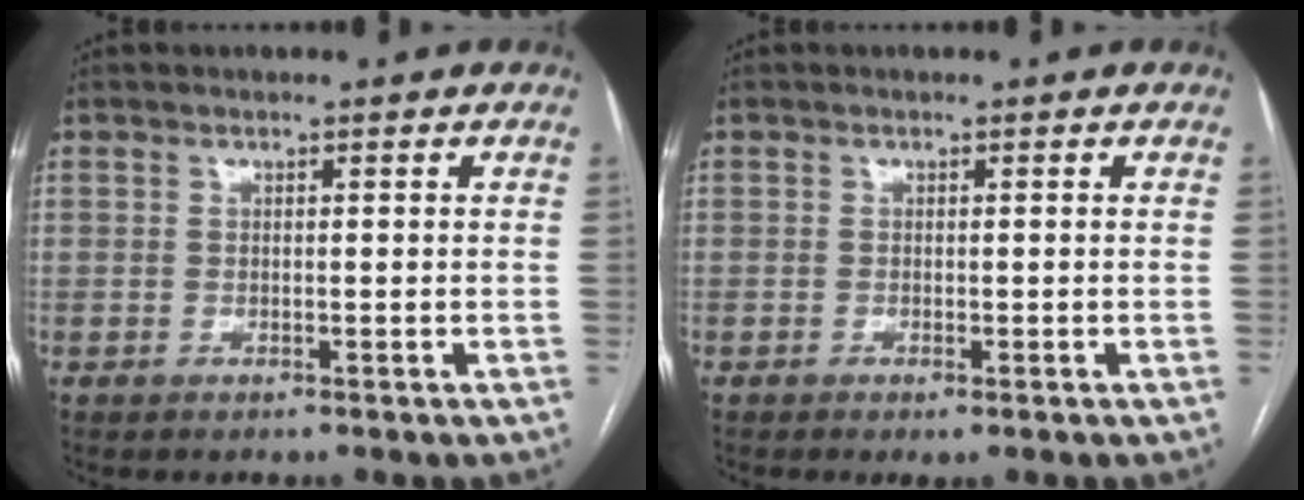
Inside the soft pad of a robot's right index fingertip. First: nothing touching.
{"total": 1.2, "force": [-0.7, 0.2, 1.0], "torque": [-0.015, -0.003, -0.009]}